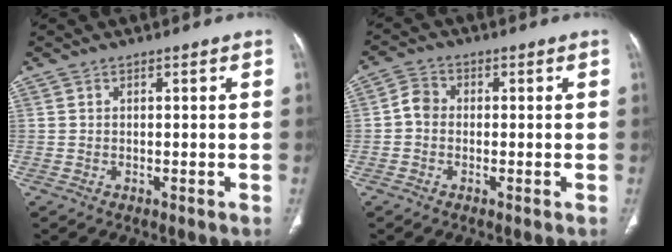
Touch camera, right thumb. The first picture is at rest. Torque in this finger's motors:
{"motor_torque": [0.03, 0.15, 0.41, -0.35, -0.01]}